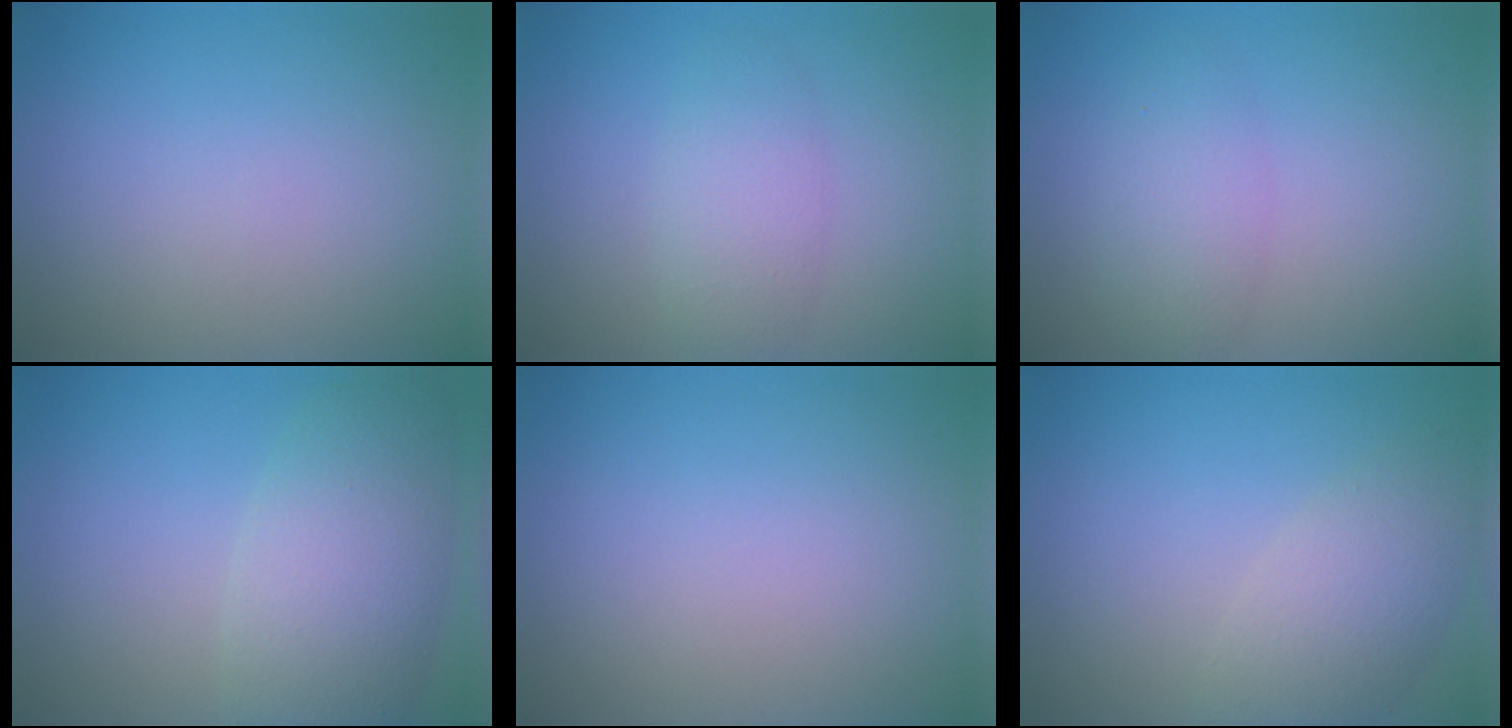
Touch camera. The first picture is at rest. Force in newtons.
{"total": 2.9, "press": 2.9, "slide": 0.1}
{"total": 2.6, "press": 2.6, "slide": 0.2}
{"total": 6.4, "press": 6.4, "slide": 0.3}
{"total": 0.0}
{"total": 4.0, "press": 4.0, "slide": 0.3}